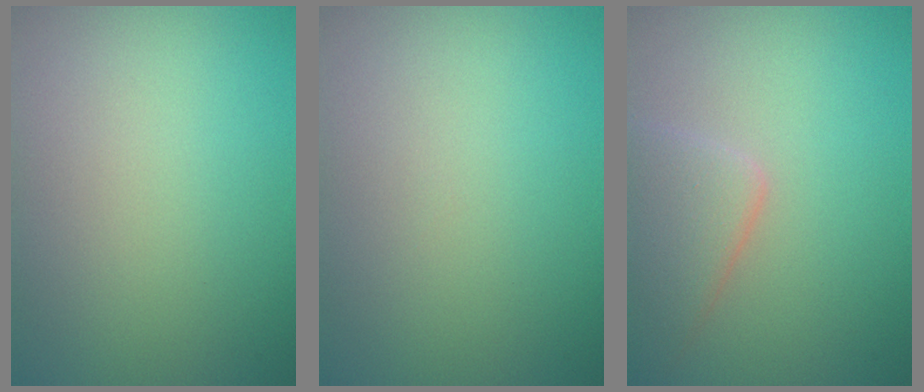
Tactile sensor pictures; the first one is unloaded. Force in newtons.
{"total": 0.0}
{"total": 3.7, "press": 3.7, "slide": 0.3}